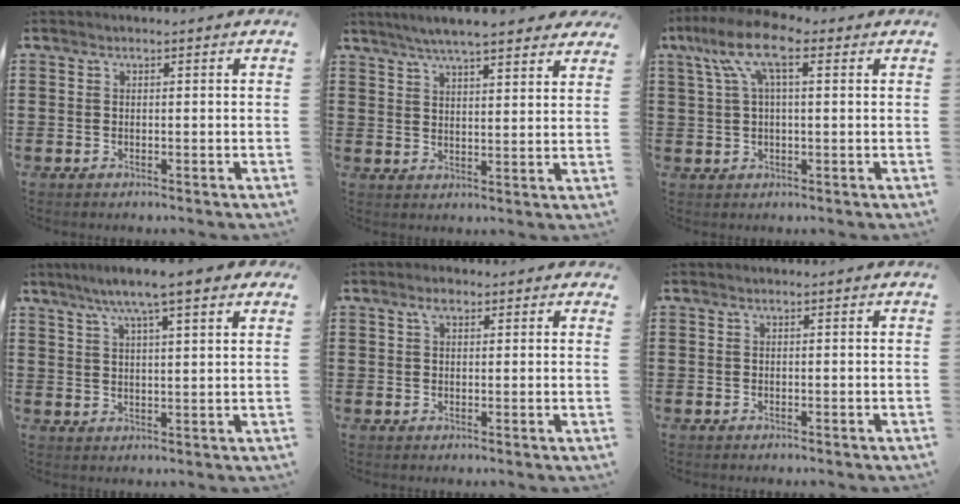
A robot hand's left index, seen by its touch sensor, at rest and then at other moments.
{"total": 5.8, "force": [5.2, 0.3, 2.5], "torque": [-0.065, -0.014, 0.092]}
{"total": 9.1, "force": [3.7, 3.0, 7.7], "torque": [-0.169, 0.002, 0.060]}
{"total": 7.2, "force": [5.4, 0.6, 4.8], "torque": [-0.107, 0.000, 0.094]}
{"total": 2.7, "force": [1.7, 1.2, 1.7], "torque": [-0.029, 0.002, 0.029]}
{"total": 0.0}